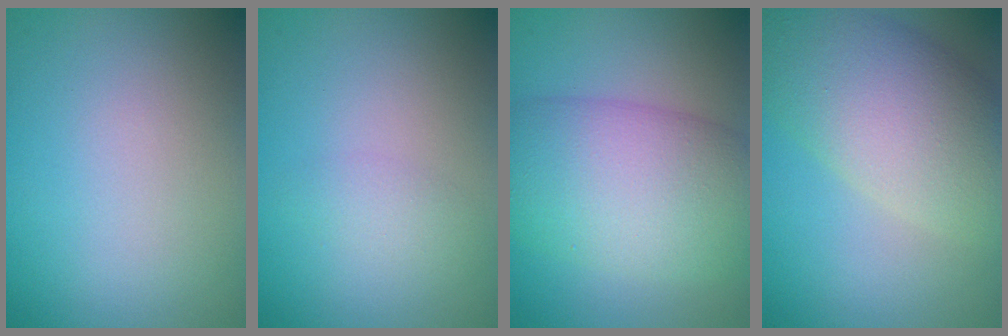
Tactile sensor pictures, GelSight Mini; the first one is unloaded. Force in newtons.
{"total": 1.1, "press": 1.1, "slide": 0.1}
{"total": 9.5, "press": 9.5, "slide": 0.3}
{"total": 8.7, "press": 8.7, "slide": 0.4}